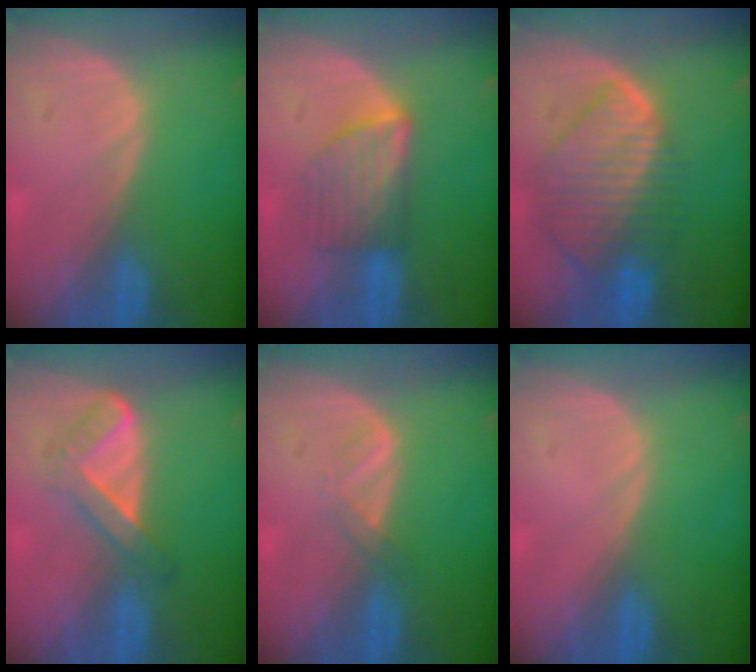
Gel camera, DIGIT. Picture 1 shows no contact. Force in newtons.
{"total": 5.9, "press": 5.7, "slide": 1.5}
{"total": 9.7, "press": 8.5, "slide": 4.7}
{"total": 5.6, "press": 4.7, "slide": 3.0}
{"total": 1.8, "press": 1.7, "slide": 0.3}
{"total": 0.0}